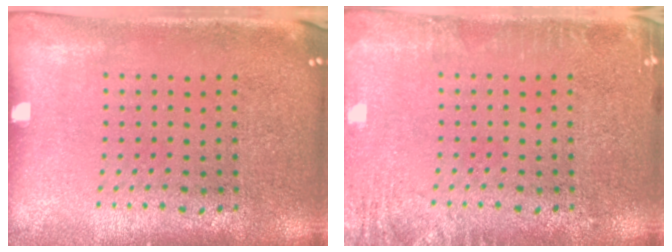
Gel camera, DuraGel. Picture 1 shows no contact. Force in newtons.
{"total": 2.3, "press": 2.2, "slide": 0.2}